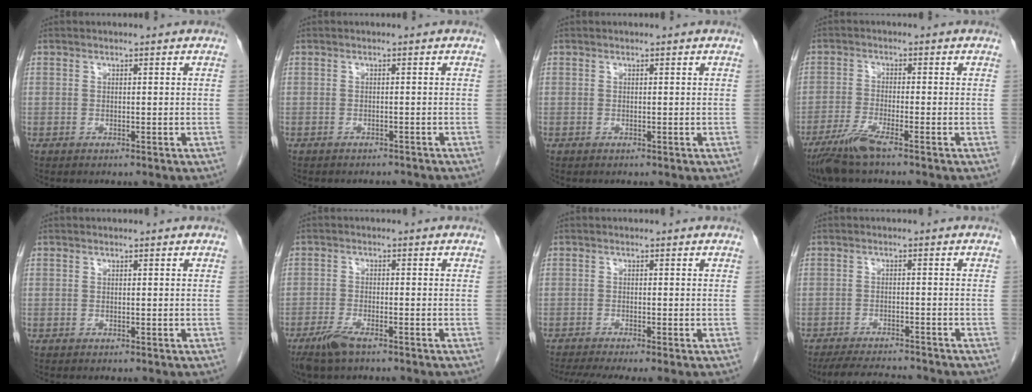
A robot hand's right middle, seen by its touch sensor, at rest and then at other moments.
{"total": 3.5, "force": [-3.2, 1.2, 0.7], "torque": [-0.007, -0.001, -0.039]}
{"total": 0.0}
{"total": 5.2, "force": [-3.8, -0.2, 3.5], "torque": [-0.078, -0.017, -0.080]}
{"total": 0.0}
{"total": 4.5, "force": [-3.2, 0.9, 2.9], "torque": [-0.065, -0.008, -0.059]}
{"total": 6.3, "force": [-5.0, 0.0, 3.8], "torque": [-0.060, -0.013, -0.082]}
{"total": 7.9, "force": [-7.5, 0.8, 2.4], "torque": [-0.038, -0.005, -0.116]}